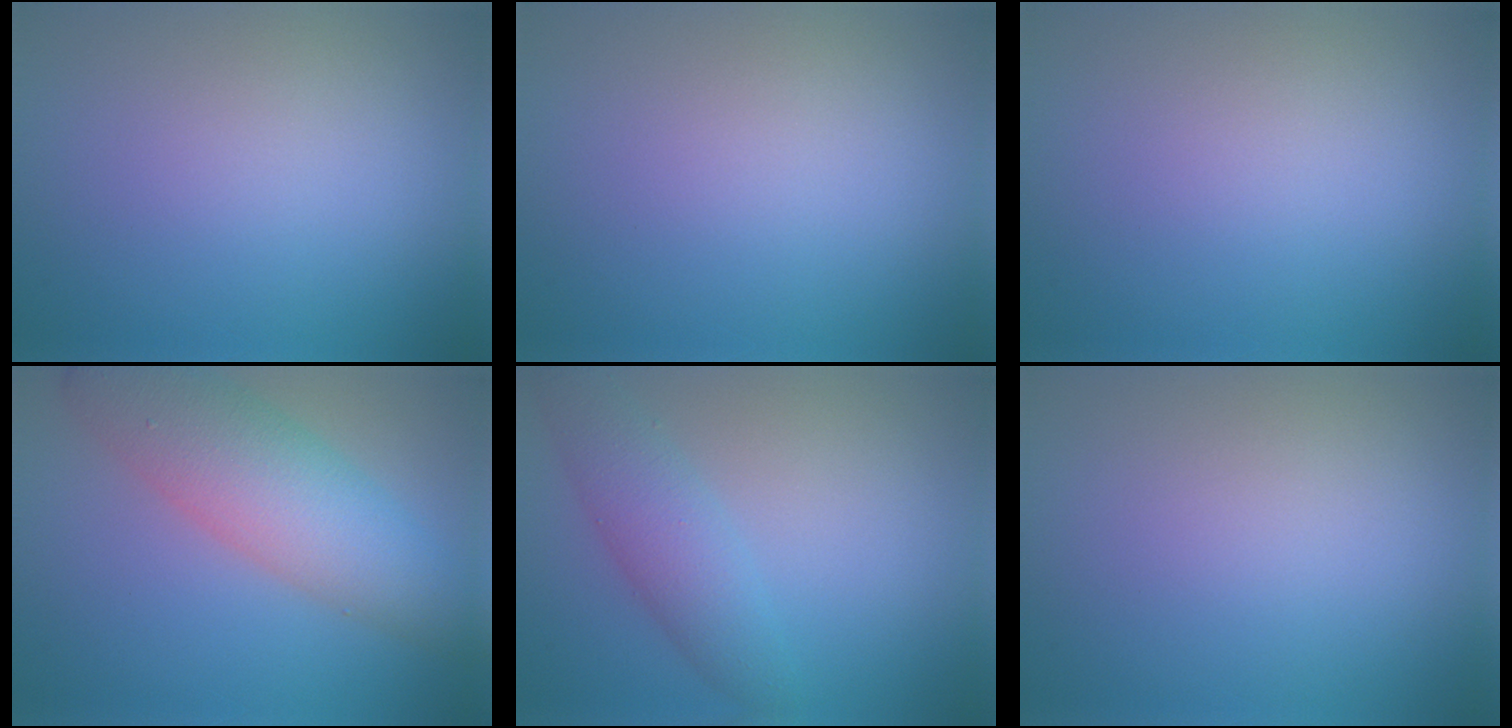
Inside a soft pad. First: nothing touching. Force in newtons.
{"total": 0.0}
{"total": 0.0}
{"total": 7.5, "press": 7.5, "slide": 0.3}
{"total": 3.8, "press": 3.8, "slide": 0.1}
{"total": 0.0}